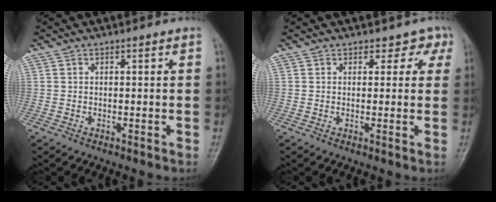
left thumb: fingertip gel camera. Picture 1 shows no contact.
{"total": 2.8, "force": [1.9, 2.0, 0.0], "torque": [0.029, -0.011, 0.004]}